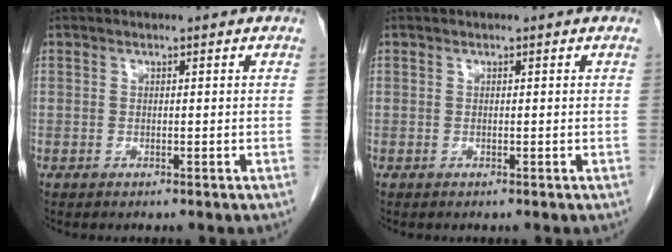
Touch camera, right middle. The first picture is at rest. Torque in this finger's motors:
{"motor_torque": [0.00, 0.00, 0.00, 0.00]}